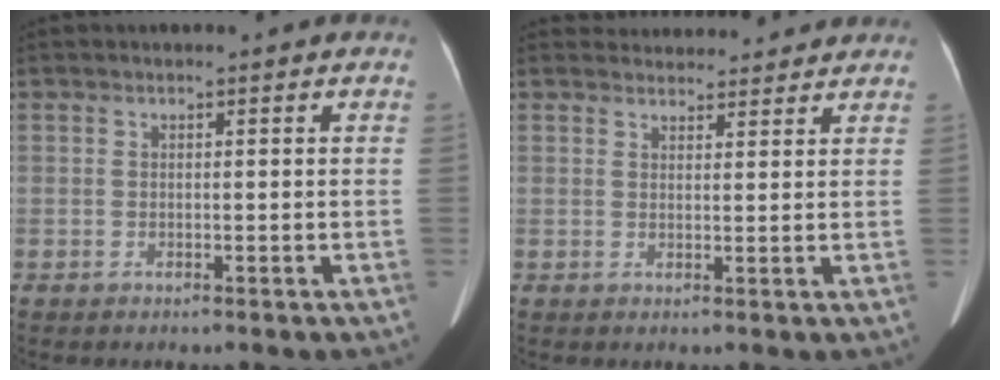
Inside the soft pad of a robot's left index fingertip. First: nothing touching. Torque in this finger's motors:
{"motor_torque": [0.66, -0.99, -0.03, -0.04]}